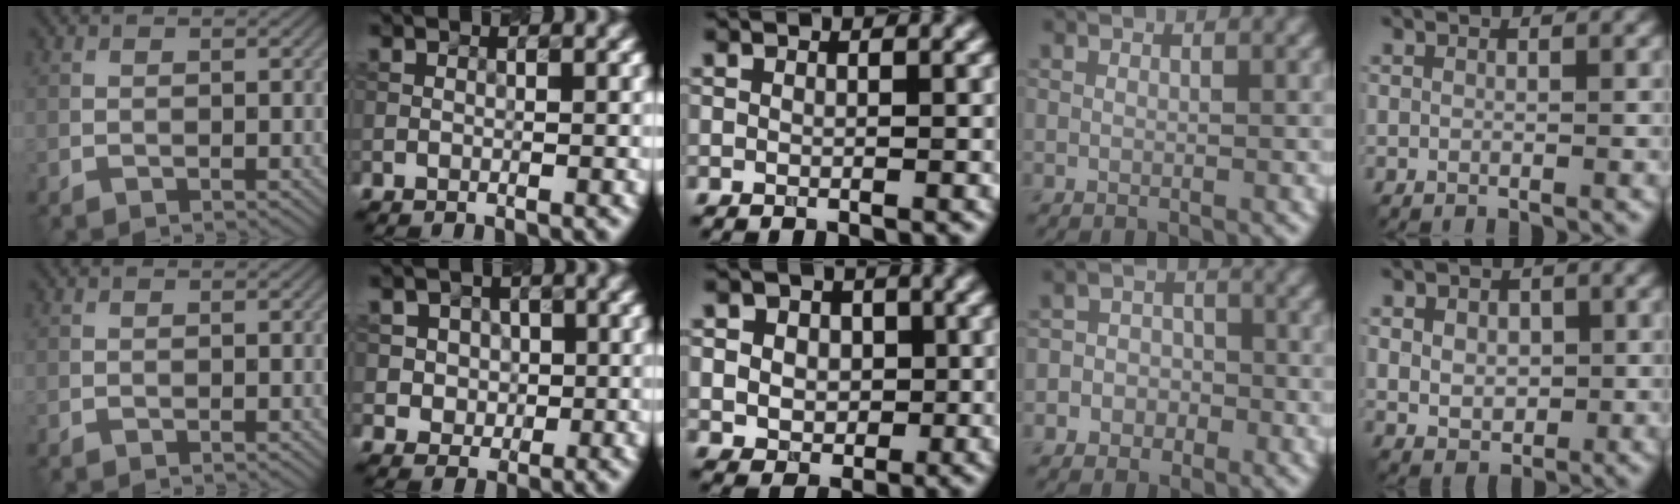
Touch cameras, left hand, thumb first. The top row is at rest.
{"index": {"total": 3.8, "force": [1.1, 3.4, 1.3], "torque": [-0.009, 0.006, 0.016]}, "middle": {"total": 6.7, "force": [1.8, 5.4, 3.5], "torque": [-0.058, 0.029, 0.010]}, "ring": {"total": 3.7, "force": [-1.3, 3.3, 0.8], "torque": [0.016, 0.009, -0.042]}, "little": {"total": 3.5, "force": [0.5, 2.7, 2.2], "torque": [-0.041, 0.006, 0.006]}}